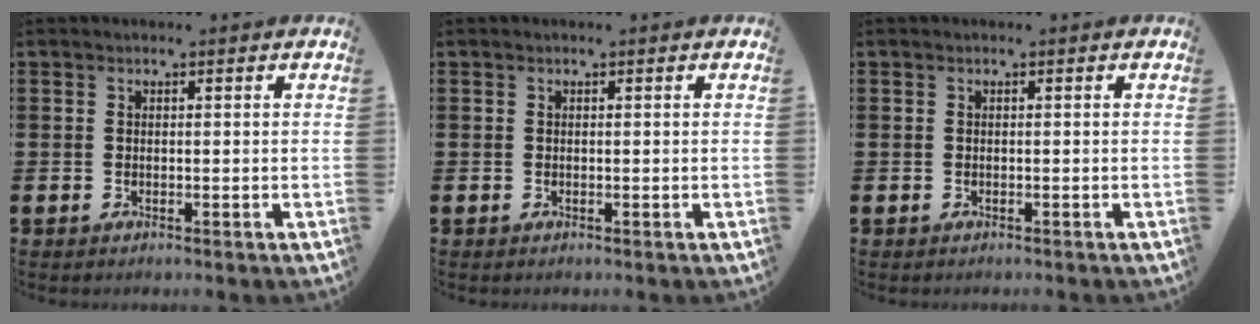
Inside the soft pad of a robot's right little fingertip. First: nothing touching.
{"total": 0.0}
{"total": 0.0}